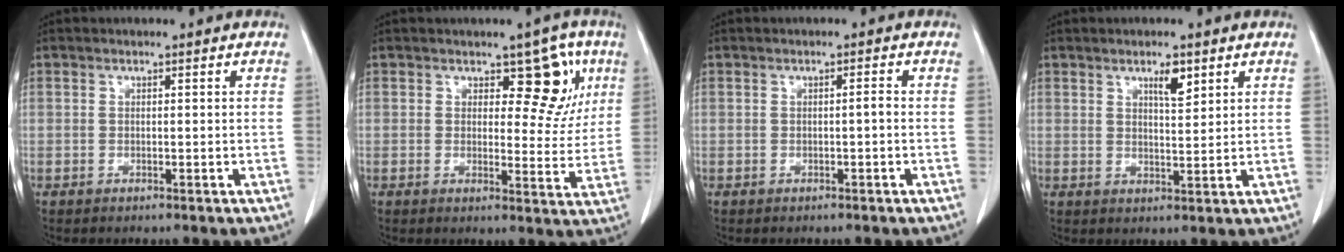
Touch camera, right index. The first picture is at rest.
{"total": 7.4, "force": [3.4, 4.0, 5.2], "torque": [-0.043, 0.010, 0.043]}
{"total": 0.8, "force": [-0.2, 0.0, 0.8], "torque": [-0.012, 0.001, -0.002]}
{"total": 3.5, "force": [2.1, 0.8, 2.6], "torque": [-0.047, -0.003, 0.037]}